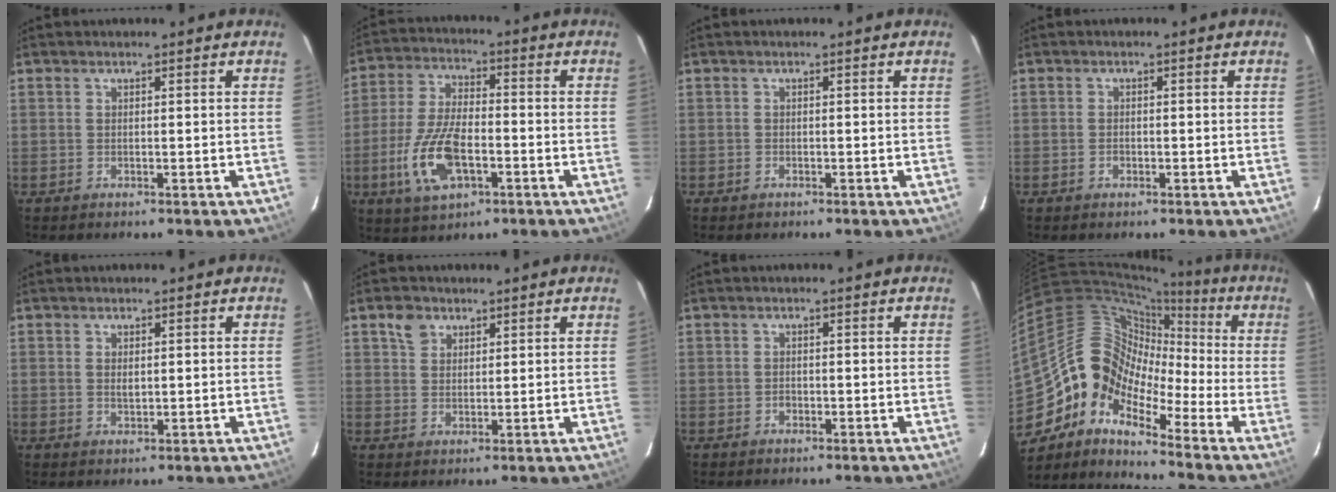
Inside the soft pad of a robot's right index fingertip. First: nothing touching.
{"total": 12.9, "force": [-4.4, 5.8, 10.6], "torque": [-0.229, -0.003, -0.078]}
{"total": 0.7, "force": [-0.5, 0.4, 0.0], "torque": [-0.002, 0.001, -0.010]}
{"total": 1.0, "force": [-0.5, 0.8, 0.5], "torque": [-0.008, 0.002, -0.009]}
{"total": 1.6, "force": [0.2, 1.0, 1.3], "torque": [-0.022, 0.001, 0.005]}
{"total": 3.7, "force": [2.1, 2.8, 1.3], "torque": [-0.020, 0.013, 0.041]}
{"total": 1.0, "force": [-0.5, 0.8, 0.3], "torque": [-0.005, 0.001, -0.006]}
{"total": 10.8, "force": [-6.5, 7.4, 4.4], "torque": [-0.078, 0.028, -0.158]}